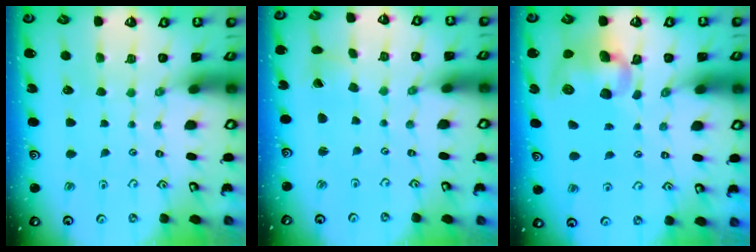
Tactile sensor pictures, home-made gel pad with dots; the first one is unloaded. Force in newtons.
{"total": 0.7, "press": 0.7, "slide": 0.0}
{"total": 12.6, "press": 12.4, "slide": 2.0}